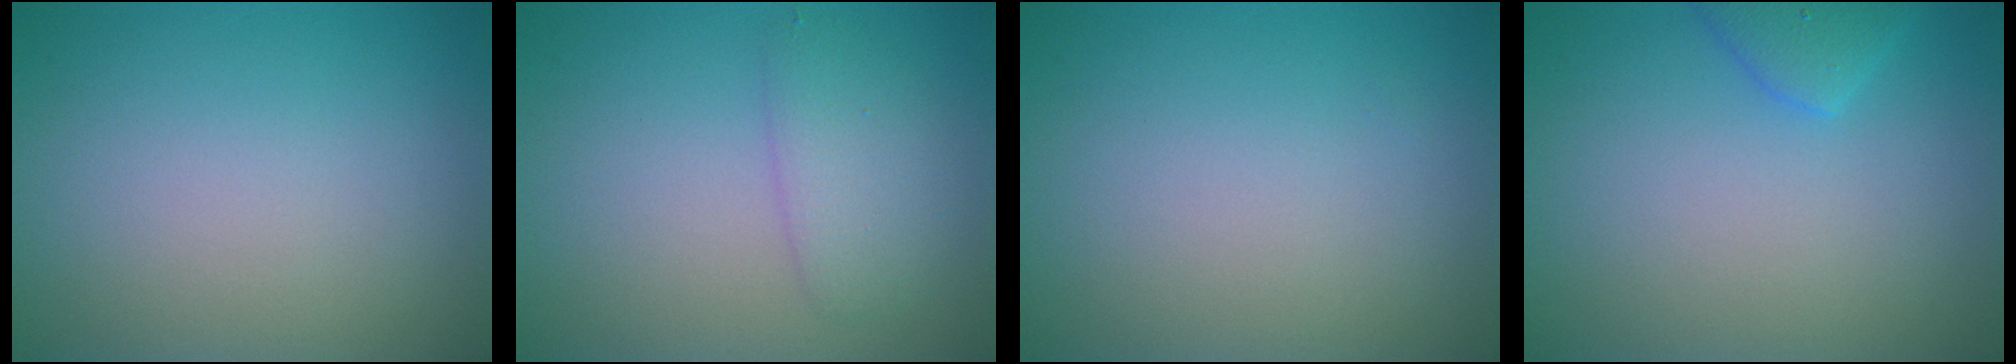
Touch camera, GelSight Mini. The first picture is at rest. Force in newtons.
{"total": 2.7, "press": 2.7, "slide": 0.1}
{"total": 0.0}
{"total": 2.1, "press": 2.1, "slide": 0.1}